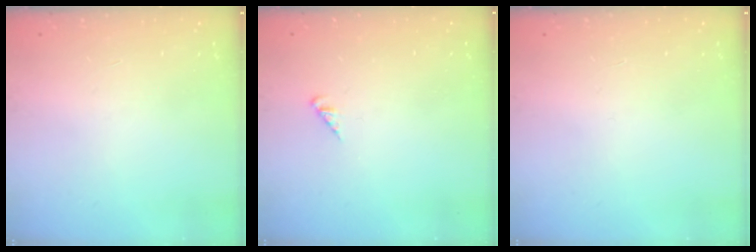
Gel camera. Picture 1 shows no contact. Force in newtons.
{"total": 1.3, "press": 1.3, "slide": 0.3}
{"total": 0.0}